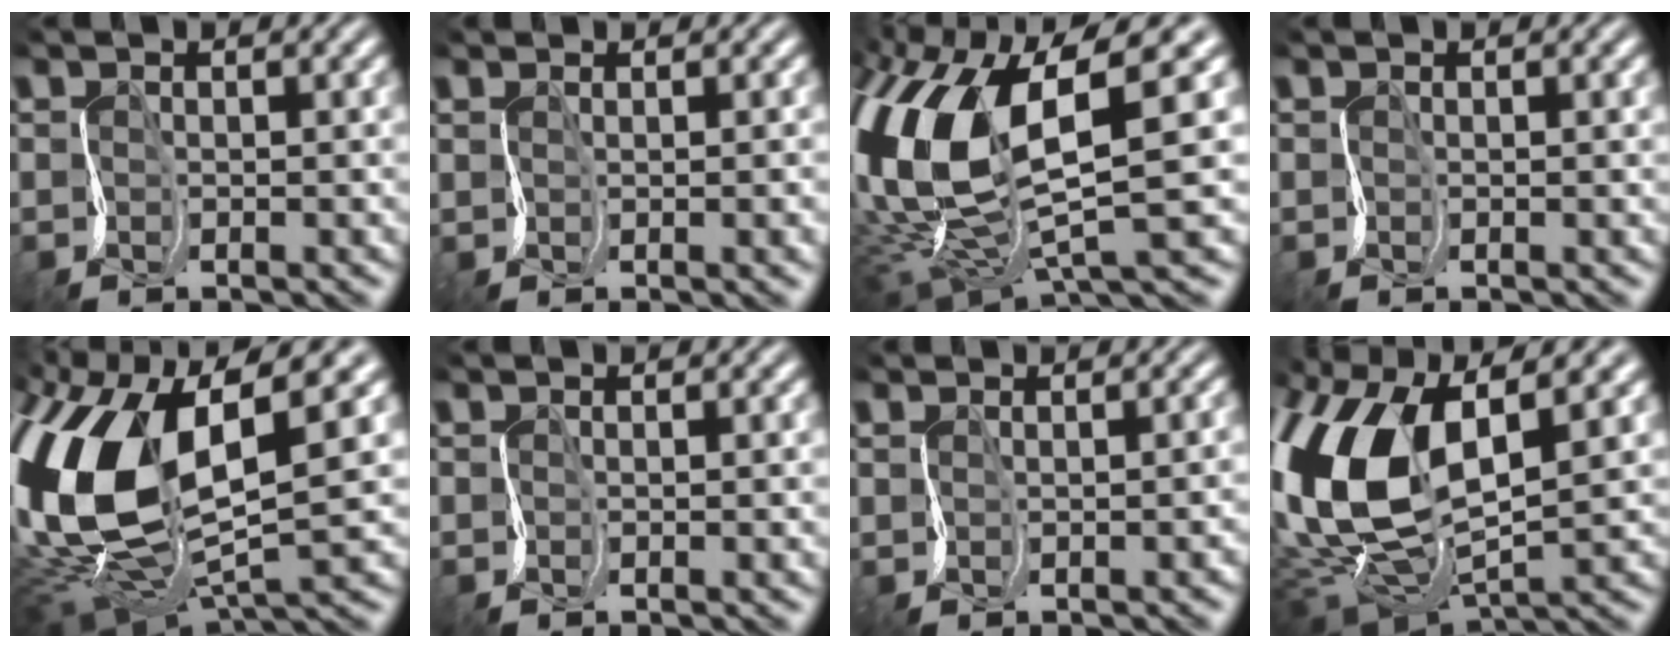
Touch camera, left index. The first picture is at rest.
{"total": 3.1, "force": [0.2, 1.4, 2.7], "torque": [-0.016, 0.005, 0.008]}
{"total": 11.4, "force": [2.1, 4.9, 10.1], "torque": [-0.236, -0.018, 0.046]}
{"total": 0.7, "force": [0.4, 0.2, 0.5], "torque": [-0.004, 0.001, -0.002]}
{"total": 12.8, "force": [2.5, 6.4, 10.8], "torque": [-0.258, -0.008, 0.053]}
{"total": 1.2, "force": [0.3, 0.5, 1.1], "torque": [-0.004, 0.002, -0.003]}
{"total": 2.2, "force": [-0.4, 1.3, 1.7], "torque": [-0.003, 0.011, 0.006]}
{"total": 11.1, "force": [2.7, 5.6, 9.2], "torque": [-0.226, 0.004, 0.060]}